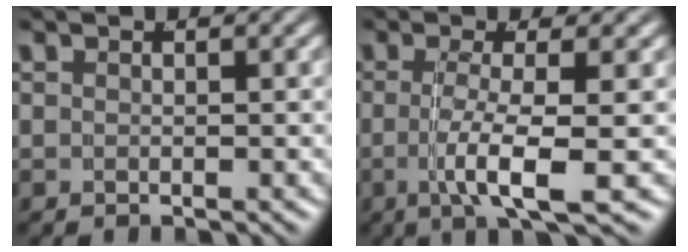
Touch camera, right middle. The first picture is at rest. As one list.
[{"total": 4.7, "force": [-1.4, 0.4, 4.5], "torque": [-0.087, -0.020, -0.016]}]